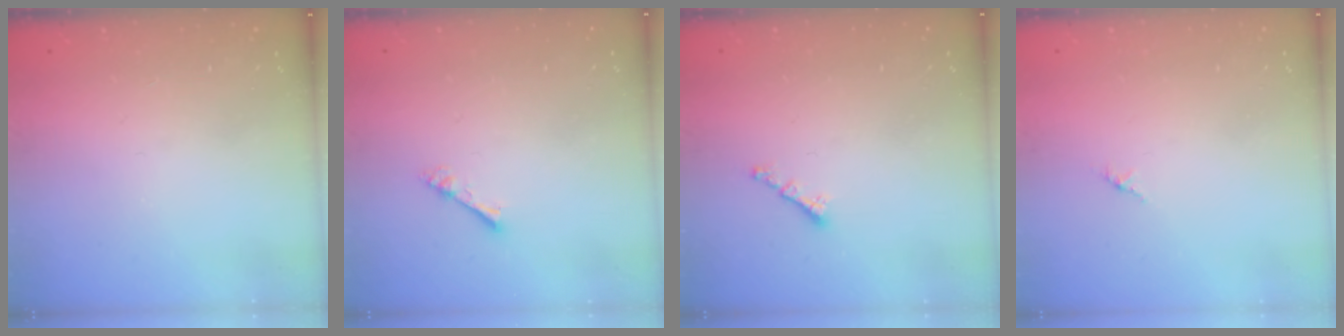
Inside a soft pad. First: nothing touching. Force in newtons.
{"total": 2.4, "press": 2.4, "slide": 0.2}
{"total": 0.6, "press": 0.5, "slide": 0.4}
{"total": 1.4, "press": 1.4, "slide": 0.4}